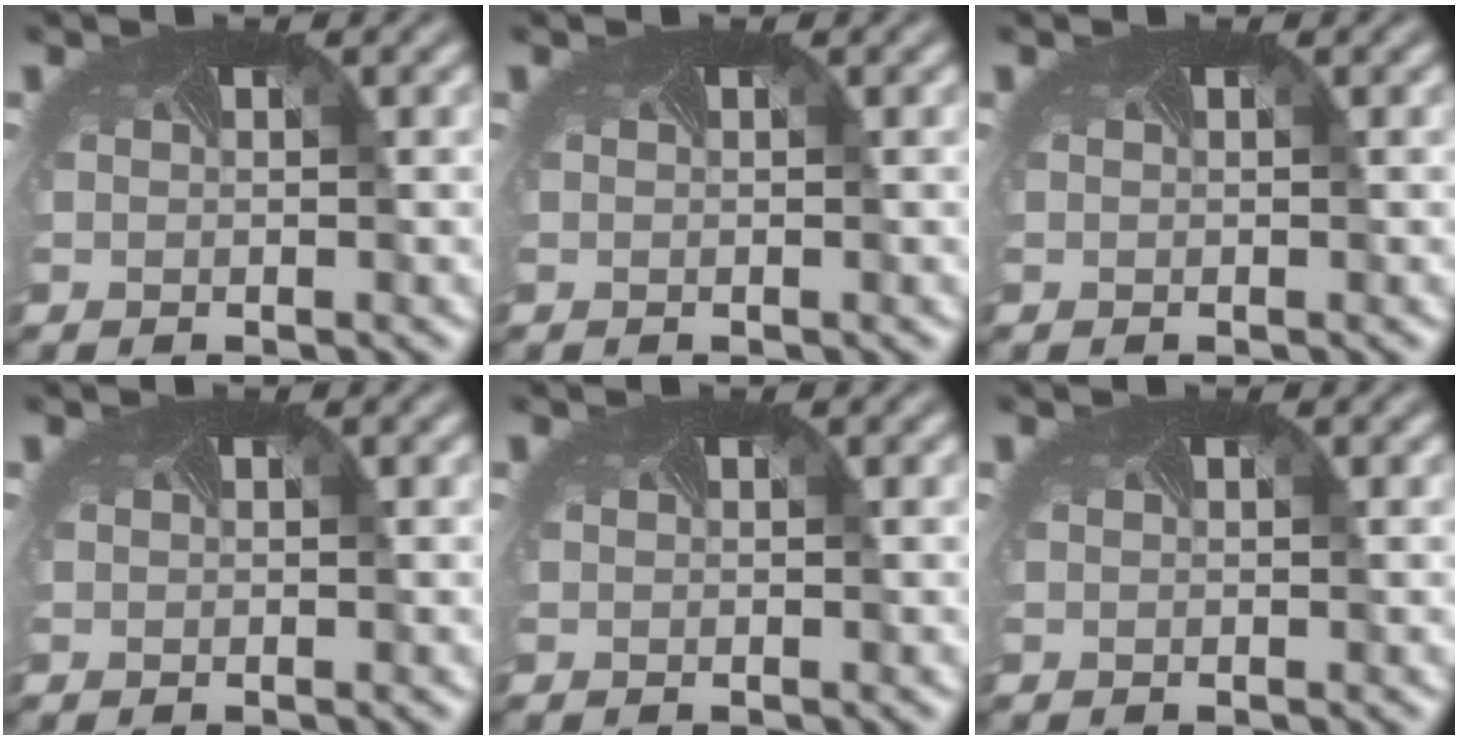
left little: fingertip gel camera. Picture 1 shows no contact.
{"total": 0.0}
{"total": 0.0}
{"total": 0.0}
{"total": 0.0}
{"total": 0.0}